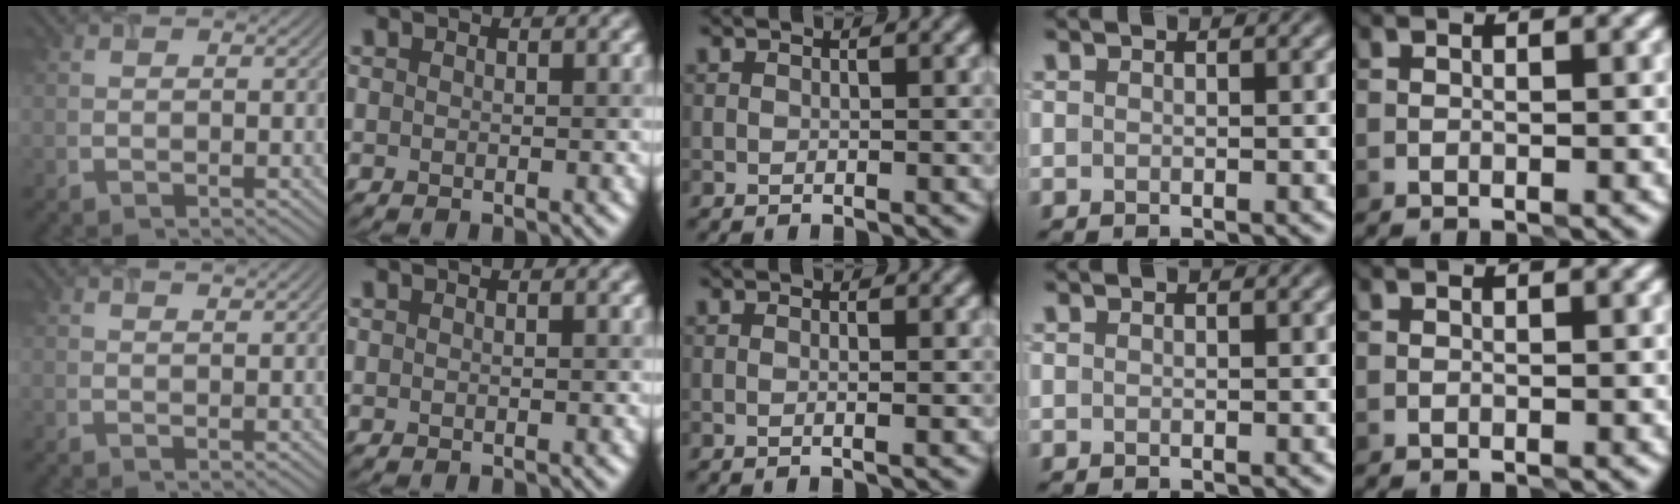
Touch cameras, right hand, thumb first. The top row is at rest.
{"thumb": {"total": 1.5, "force": [1.4, -0.1, 0.5], "torque": [-0.009, 0.001, 0.024]}, "middle": {"total": 0.9, "force": [0.0, 0.2, 0.9], "torque": [-0.012, -0.002, -0.004]}}